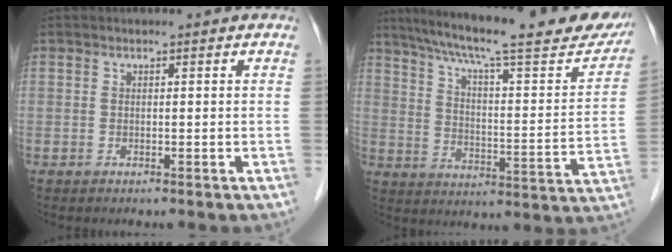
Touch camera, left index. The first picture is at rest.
{"total": 26.9, "force": [22.3, 3.4, 14.7], "torque": [-0.229, -0.017, 0.293]}